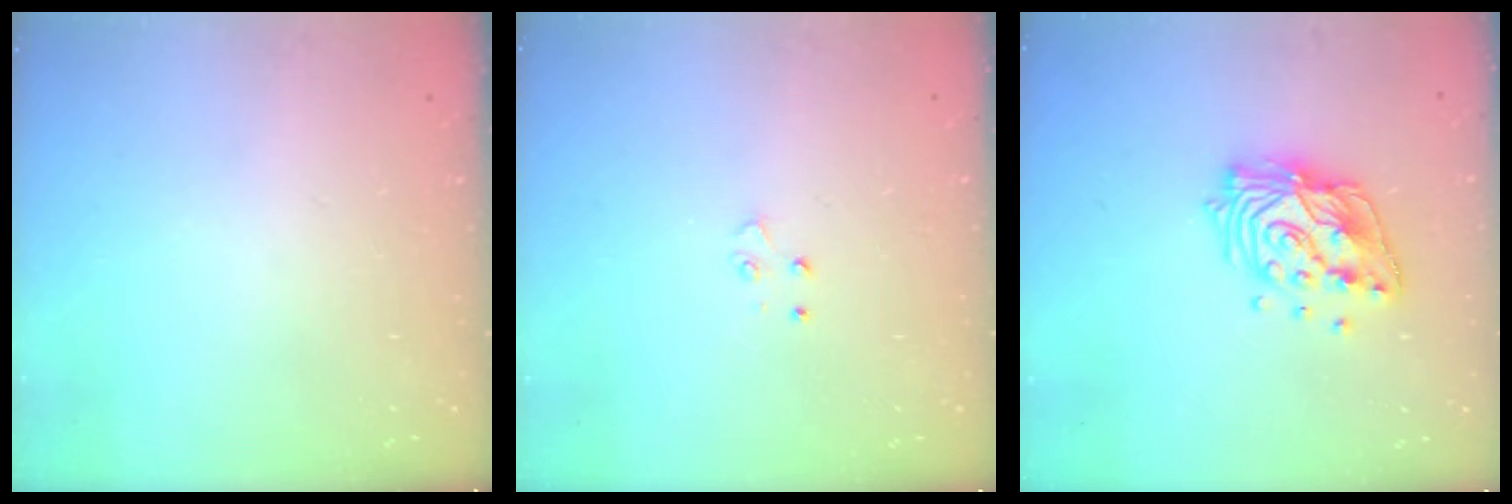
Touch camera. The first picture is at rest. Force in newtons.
{"total": 3.5, "press": 3.5, "slide": 0.3}
{"total": 15.9, "press": 15.8, "slide": 1.8}